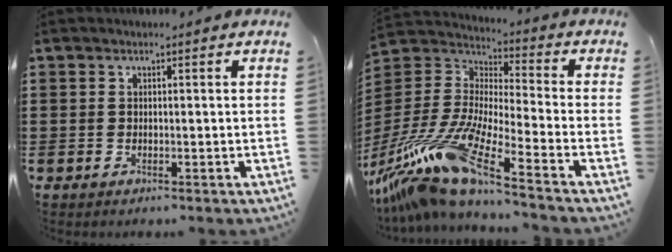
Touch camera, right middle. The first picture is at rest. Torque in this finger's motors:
{"motor_torque": [2.14, 0.00, 1.05, 0.21]}